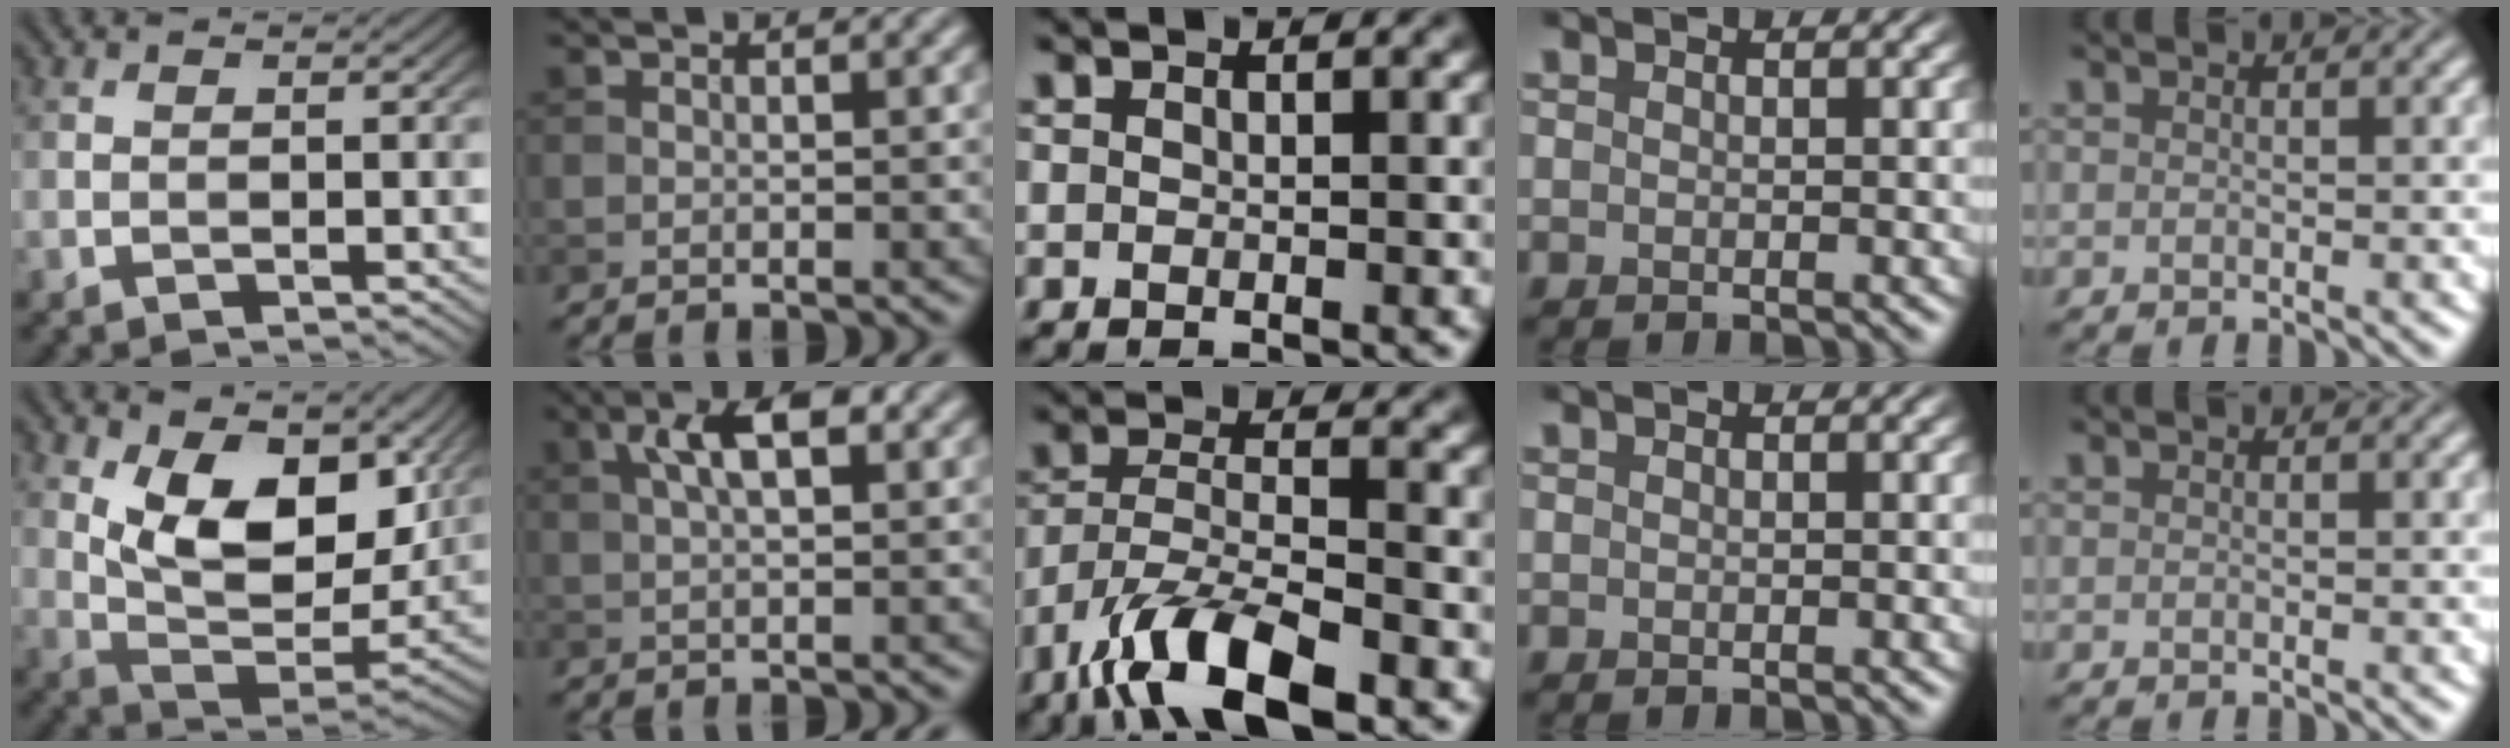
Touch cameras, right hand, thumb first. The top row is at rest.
{"thumb": {"total": 14.0, "force": [5.1, 7.7, 10.6], "torque": [-0.185, -0.018, 0.095]}, "index": {"total": 4.6, "force": [1.5, 1.6, 4.0], "torque": [-0.075, 0.012, 0.023]}, "middle": {"total": 9.0, "force": [-5.8, 2.9, 6.2], "torque": [-0.116, -0.001, -0.112]}}